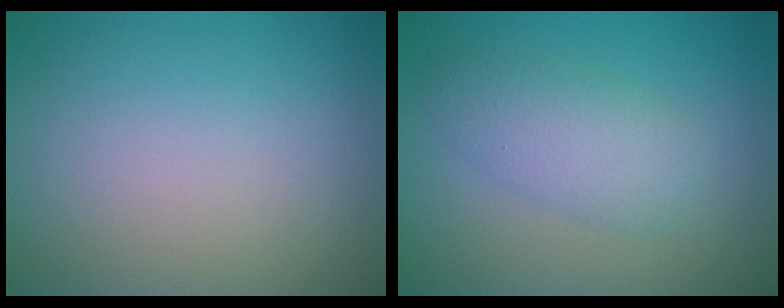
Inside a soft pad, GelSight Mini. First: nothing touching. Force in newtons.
{"total": 3.7, "press": 3.7, "slide": 0.2}